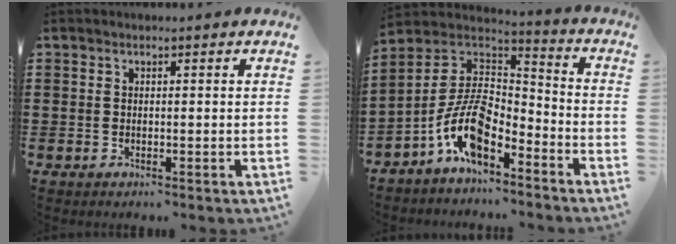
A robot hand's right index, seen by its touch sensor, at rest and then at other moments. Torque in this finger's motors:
{"motor_torque": [2.14, 0.00, 1.05, 0.20]}